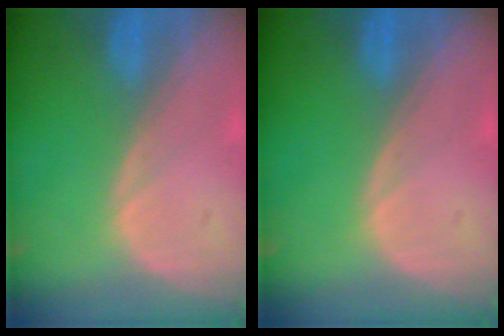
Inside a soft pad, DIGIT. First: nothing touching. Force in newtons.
{"total": 0.0}